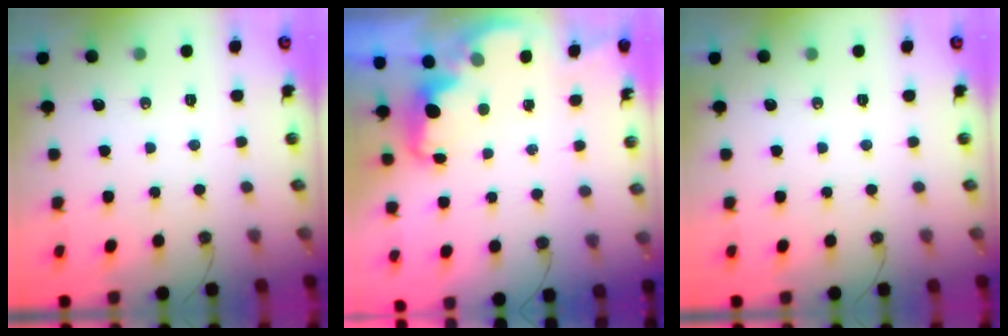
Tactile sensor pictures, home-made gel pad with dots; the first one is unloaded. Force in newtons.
{"total": 2.3, "press": 2.2, "slide": 0.6}
{"total": 0.0}